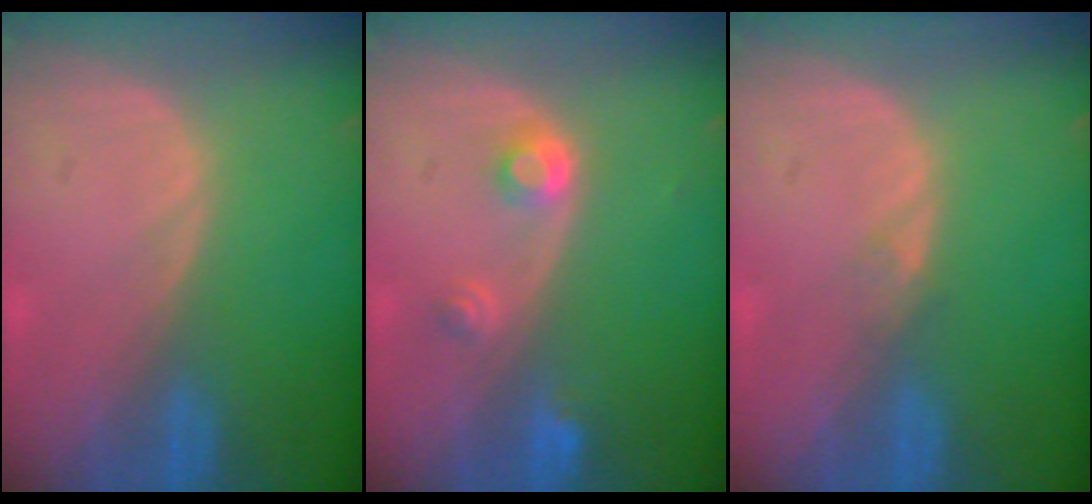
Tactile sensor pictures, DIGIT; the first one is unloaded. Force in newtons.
{"total": 3.0, "press": 2.8, "slide": 1.0}
{"total": 0.8, "press": 0.8, "slide": 0.0}